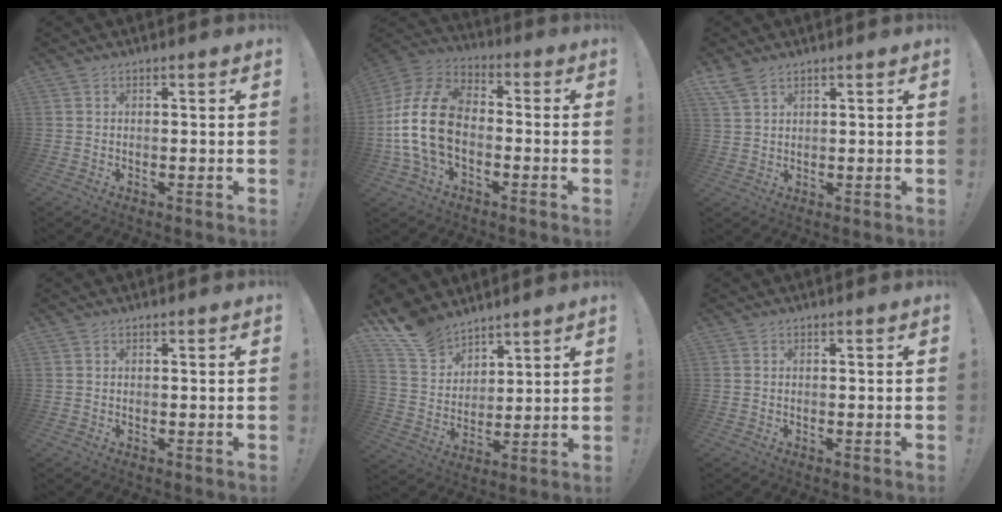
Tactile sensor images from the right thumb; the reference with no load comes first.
{"total": 18.5, "force": [-2.5, 12.5, 13.4], "torque": [-0.254, 0.032, -0.033]}
{"total": 5.0, "force": [3.7, 1.9, 2.7], "torque": [-0.055, -0.013, 0.073]}
{"total": 0.0}
{"total": 12.9, "force": [10.6, 6.6, 3.4], "torque": [-0.085, -0.070, 0.208]}
{"total": 0.0}